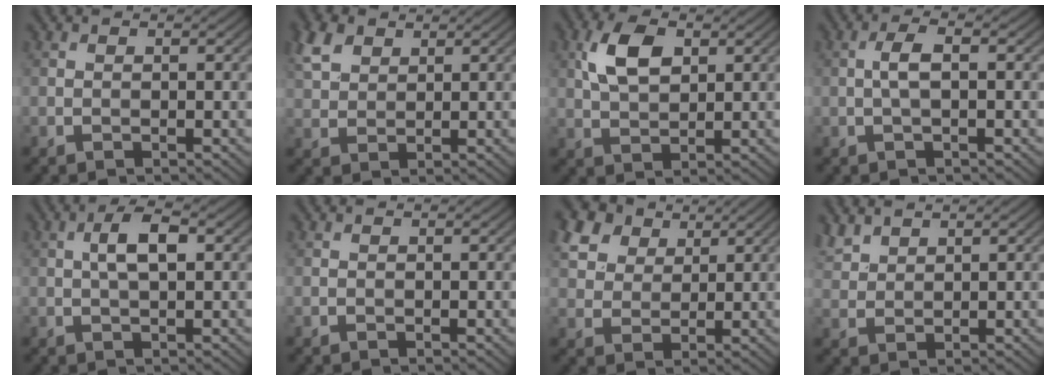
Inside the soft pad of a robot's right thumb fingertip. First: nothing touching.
{"total": 4.8, "force": [2.7, 3.1, 2.6], "torque": [-0.069, 0.010, 0.055]}
{"total": 6.0, "force": [2.1, 3.4, 4.5], "torque": [-0.102, 0.005, 0.038]}
{"total": 2.8, "force": [-0.1, 0.7, 2.7], "torque": [-0.056, 0.009, -0.006]}
{"total": 4.1, "force": [0.7, 1.4, 3.8], "torque": [-0.076, 0.009, 0.010]}
{"total": 0.0}
{"total": 8.4, "force": [4.8, 5.5, 4.0], "torque": [-0.139, 0.019, 0.092]}
{"total": 3.1, "force": [2.6, 1.3, 1.2], "torque": [-0.034, 0.007, 0.061]}